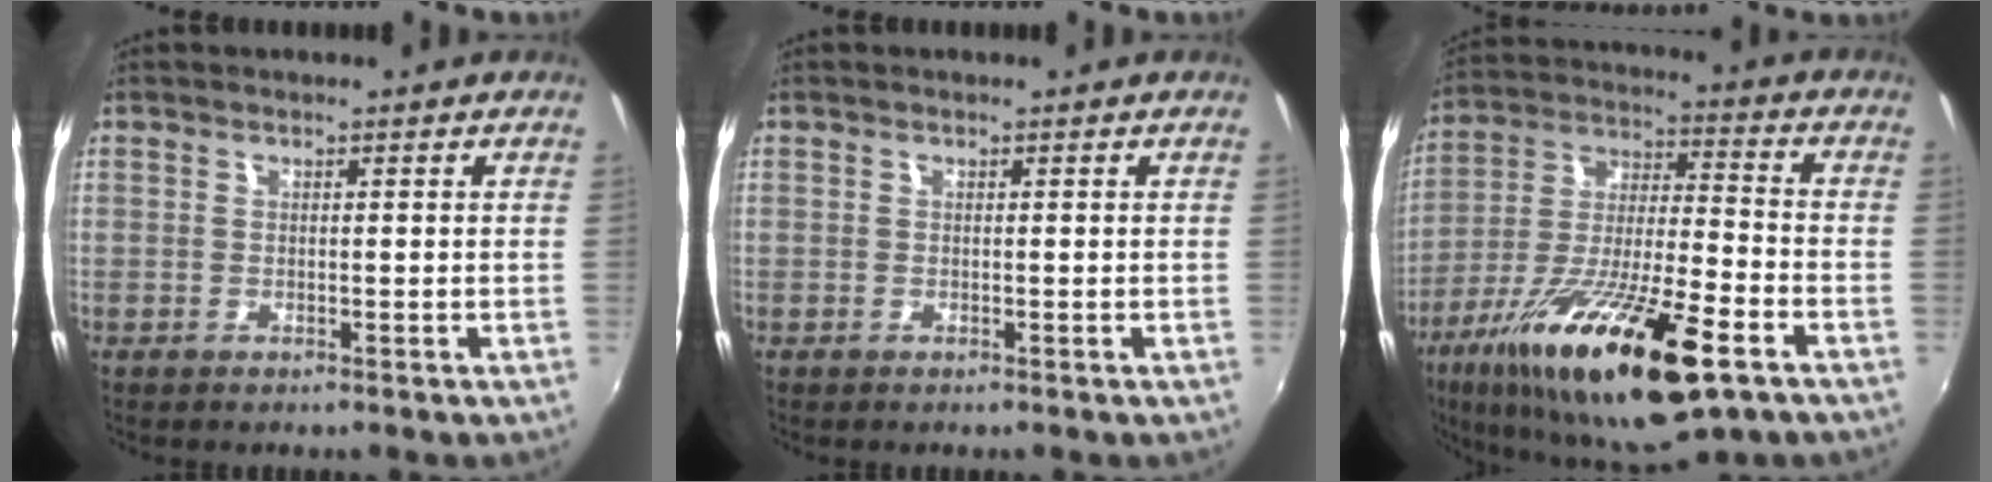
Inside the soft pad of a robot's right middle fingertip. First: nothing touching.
{"total": 0.0}
{"total": 24.5, "force": [-13.2, 5.8, 19.8], "torque": [-0.359, -0.051, -0.231]}